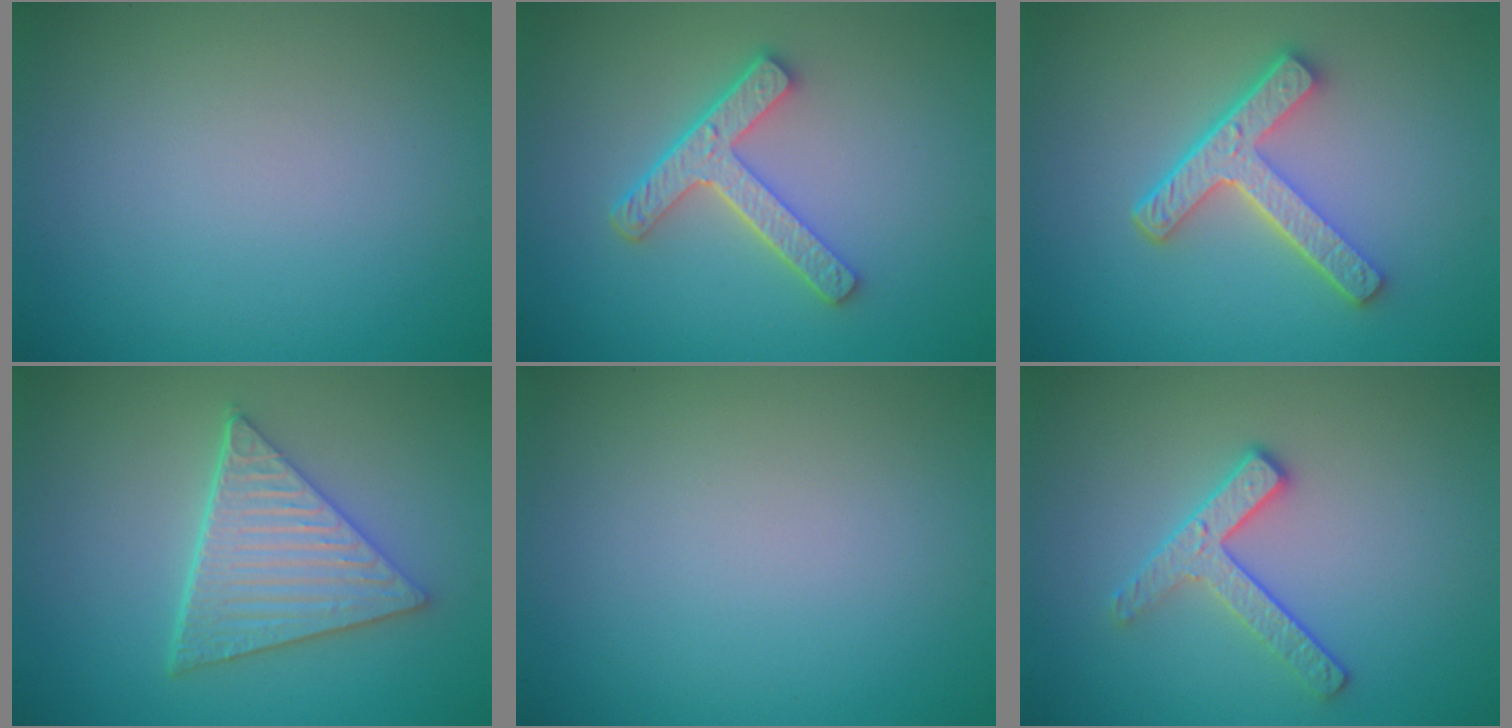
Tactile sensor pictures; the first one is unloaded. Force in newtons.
{"total": 4.3, "press": 3.3, "slide": 2.8}
{"total": 4.8, "press": 3.5, "slide": 3.3}
{"total": 5.6, "press": 4.5, "slide": 3.3}
{"total": 0.0}
{"total": 2.8, "press": 2.5, "slide": 1.3}